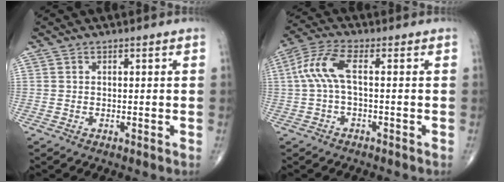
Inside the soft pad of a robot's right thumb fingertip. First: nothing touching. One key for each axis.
{"total": 7.2, "fx": 0.2, "fy": 2.4, "fz": 6.8, "tx": -0.170, "ty": 0.027, "tz": 0.000}